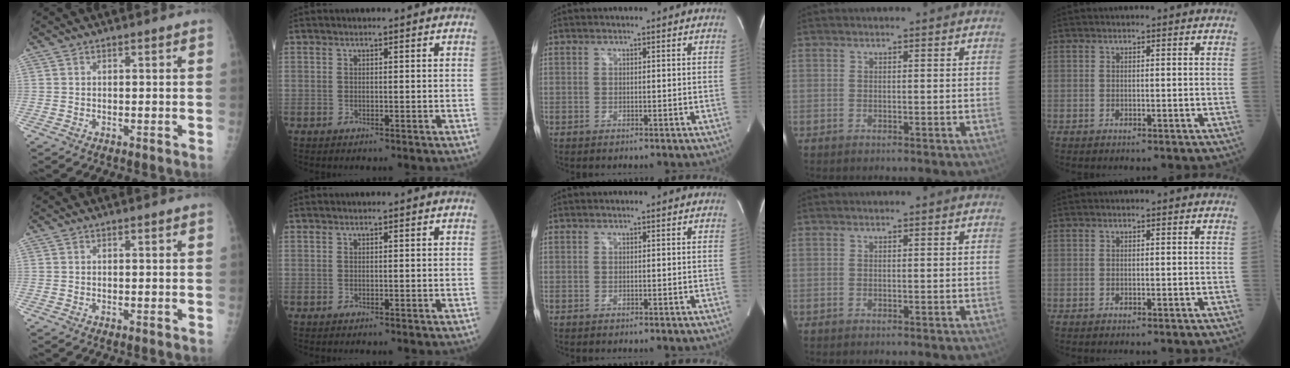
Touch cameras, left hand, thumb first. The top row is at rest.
{}